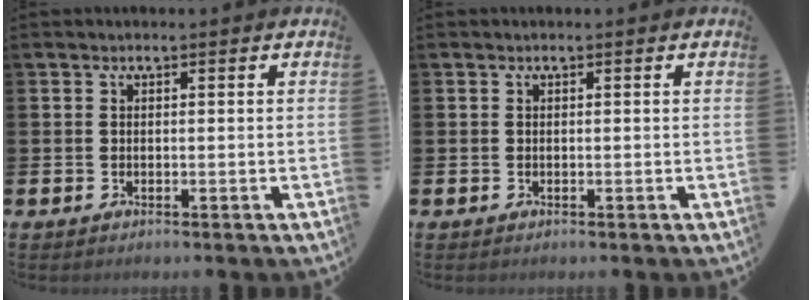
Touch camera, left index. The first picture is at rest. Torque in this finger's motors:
{"motor_torque": [0.00, 0.00, 0.01, 0.00]}